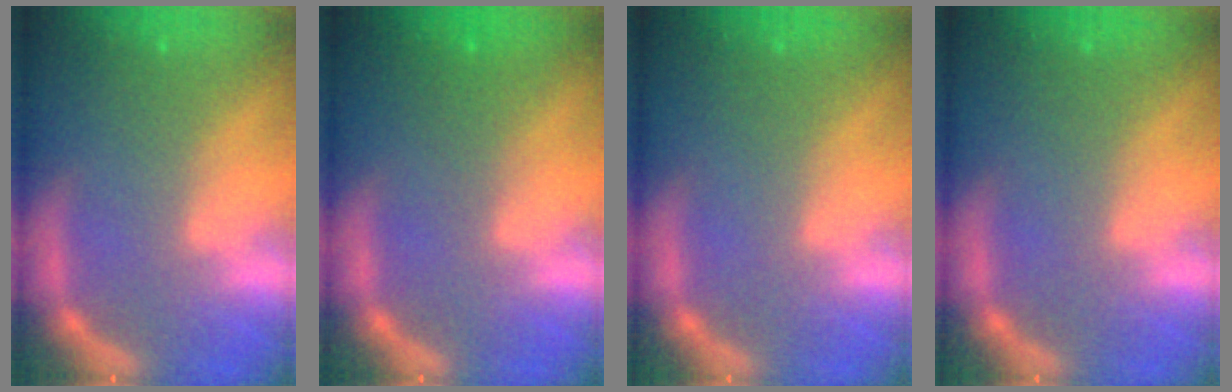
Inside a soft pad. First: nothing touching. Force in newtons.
{"total": 1.5}
{"total": 0.0}
{"total": 0.0}